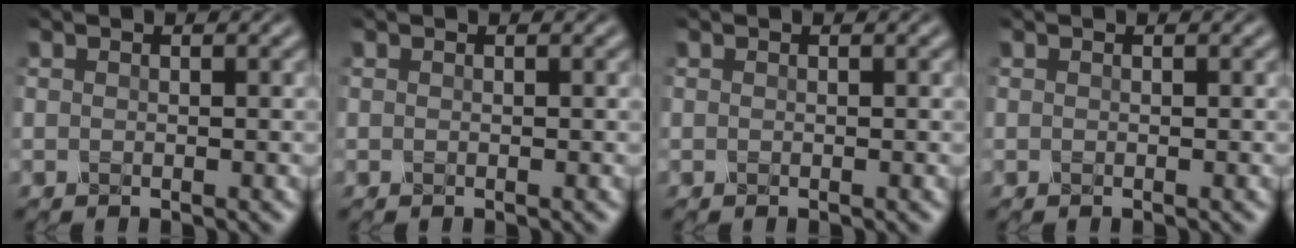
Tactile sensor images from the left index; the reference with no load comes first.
{"total": 0.0}
{"total": 0.0}
{"total": 0.0}